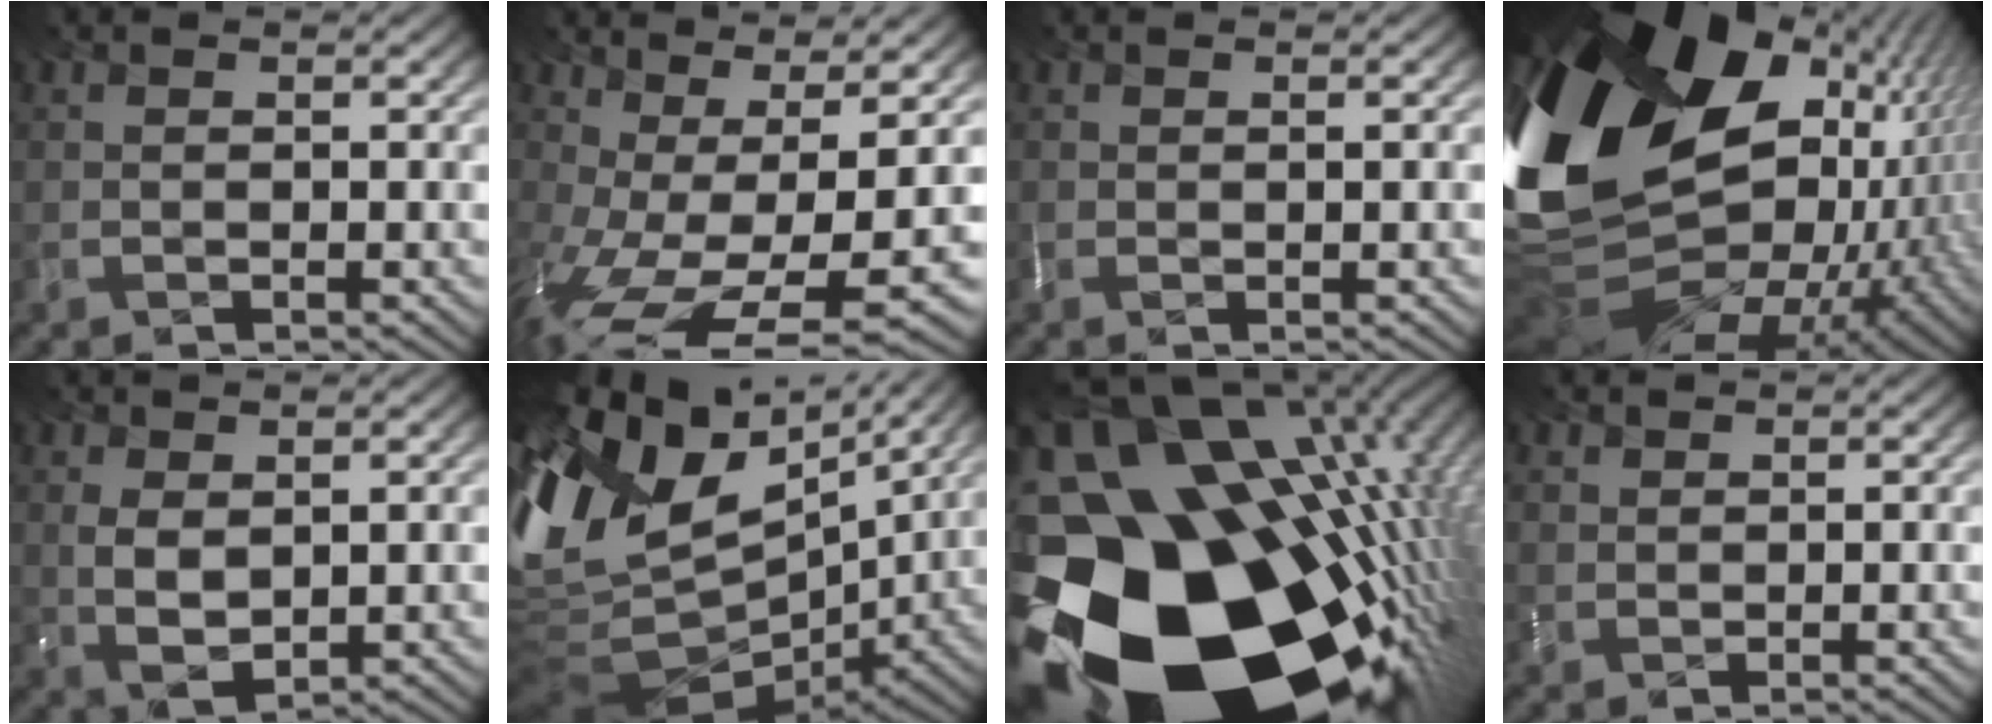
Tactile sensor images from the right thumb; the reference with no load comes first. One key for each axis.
{"total": 13.6, "fx": -4.3, "fy": 4.6, "fz": 12.0, "tx": -0.252, "ty": -0.038, "tz": -0.015}
{"total": 0.9, "fx": 0.1, "fy": -0.2, "fz": 0.9, "tx": -0.020, "ty": 0.004, "tz": 0.002}
{"total": 19.4, "fx": -0.6, "fy": 13.4, "fz": 14.0, "tx": -0.293, "ty": -0.065, "tz": 0.028}
{"total": 2.1, "fx": -0.4, "fy": 1.0, "fz": 1.8, "tx": -0.077, "ty": -0.010, "tz": 0.020}
{"total": 13.6, "fx": 2.2, "fy": 8.8, "fz": 10.1, "tx": -0.263, "ty": -0.016, "tz": 0.062}
{"total": 21.9, "fx": -9.2, "fy": 14.0, "fz": 14.1, "tx": -0.246, "ty": -0.058, "tz": -0.113}
{"total": 0.9, "fx": -0.1, "fy": 0.0, "fz": -0.9, "tx": -0.007, "ty": -0.008, "tz": 0.023}